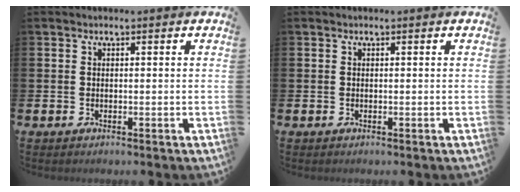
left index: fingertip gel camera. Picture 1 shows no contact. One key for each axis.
{"total": 0.0}